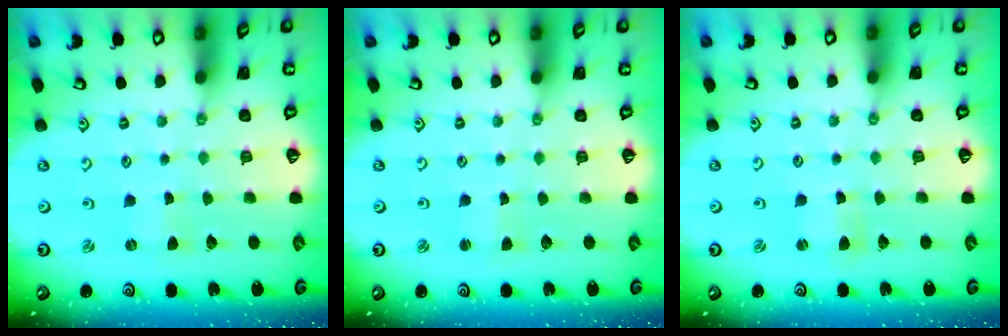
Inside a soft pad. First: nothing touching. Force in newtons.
{"total": 1.9, "press": 1.9, "slide": 0.4}
{"total": 1.6, "press": 1.6, "slide": 0.3}